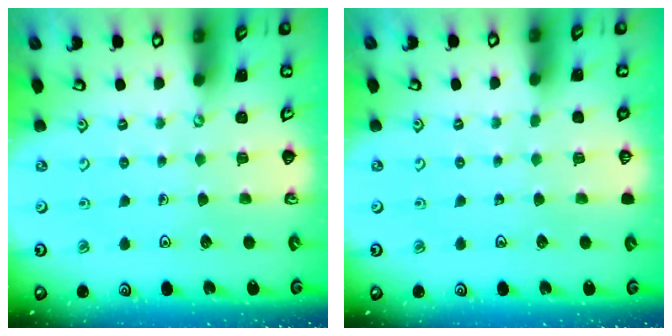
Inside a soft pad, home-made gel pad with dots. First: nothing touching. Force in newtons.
{"total": 0.0}